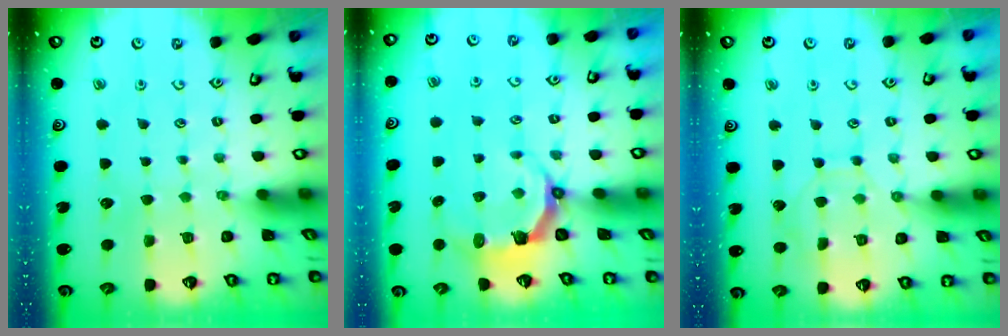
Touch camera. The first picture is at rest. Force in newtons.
{"total": 4.9, "press": 3.2, "slide": 3.7}
{"total": 7.9, "press": 7.8, "slide": 1.0}